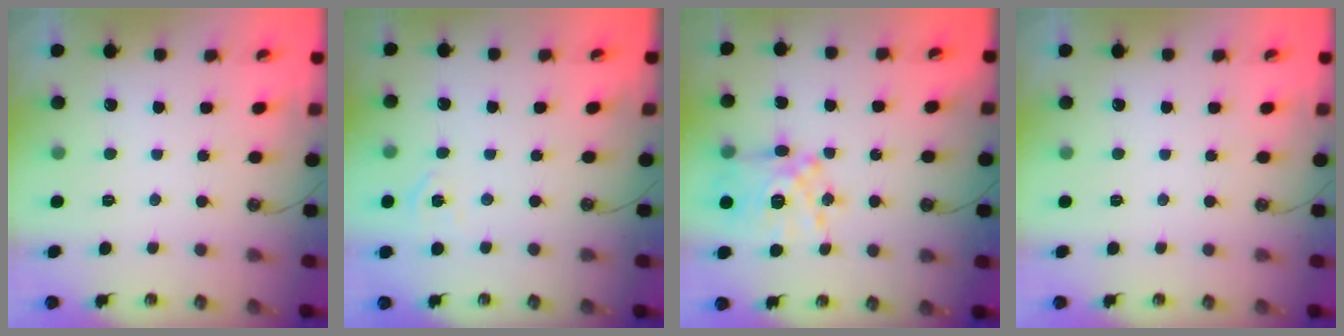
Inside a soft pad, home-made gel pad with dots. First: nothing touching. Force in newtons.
{"total": 4.7, "press": 4.7, "slide": 0.6}
{"total": 13.4, "press": 13.4, "slide": 1.3}
{"total": 0.0}